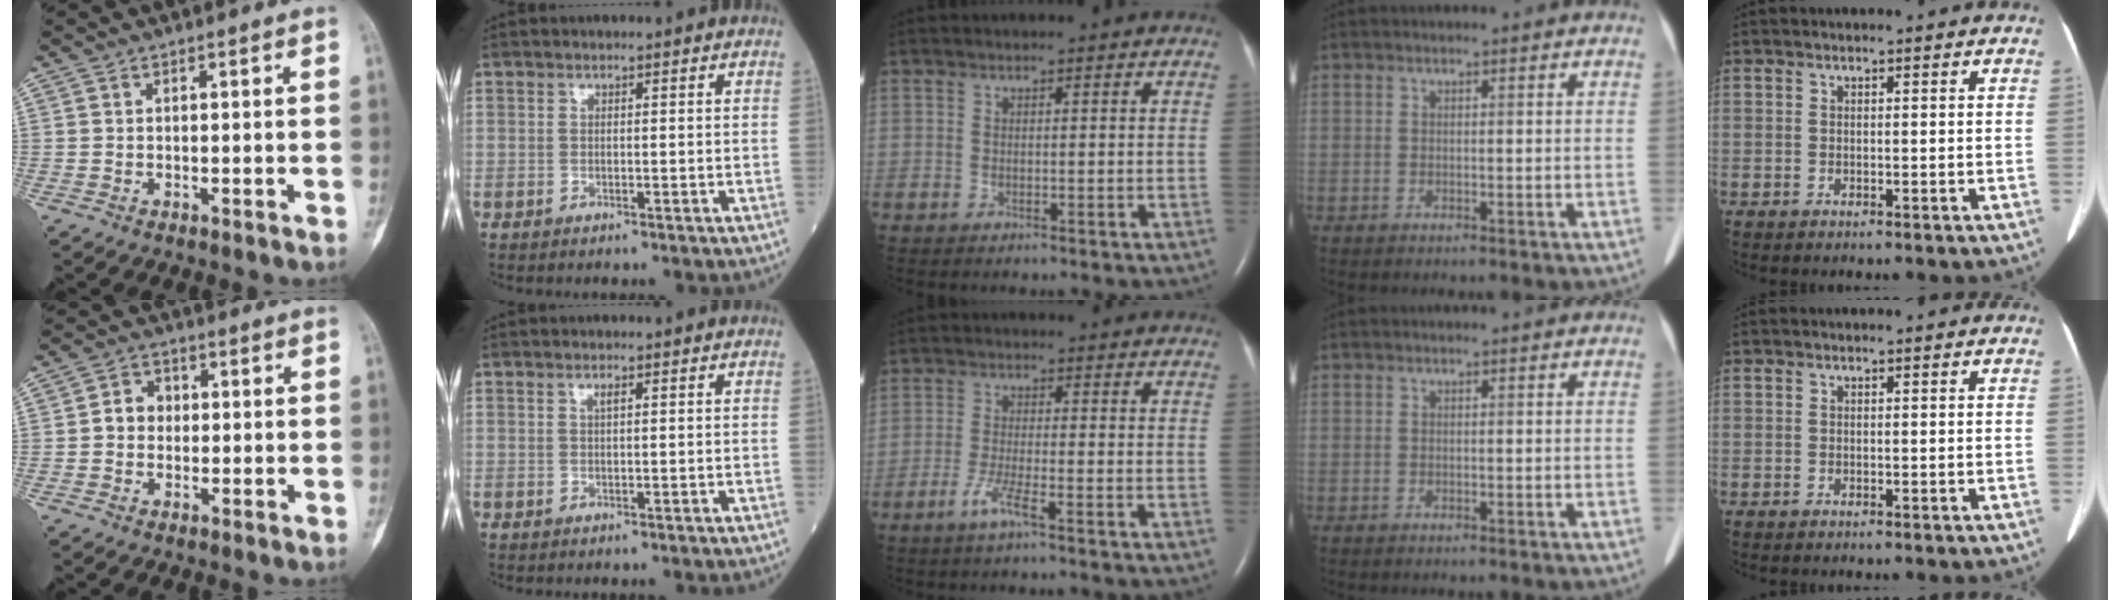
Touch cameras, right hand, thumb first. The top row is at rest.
{"thumb": {"total": 3.9, "force": [0.0, 3.4, 1.9], "torque": [-0.013, 0.013, -0.009]}, "index": {"total": 0.8, "force": [0.4, 0.1, 0.7], "torque": [-0.016, 0.000, 0.006]}, "middle": {"total": 3.6, "force": [-2.2, -0.1, 2.8], "torque": [-0.065, -0.007, -0.047]}}